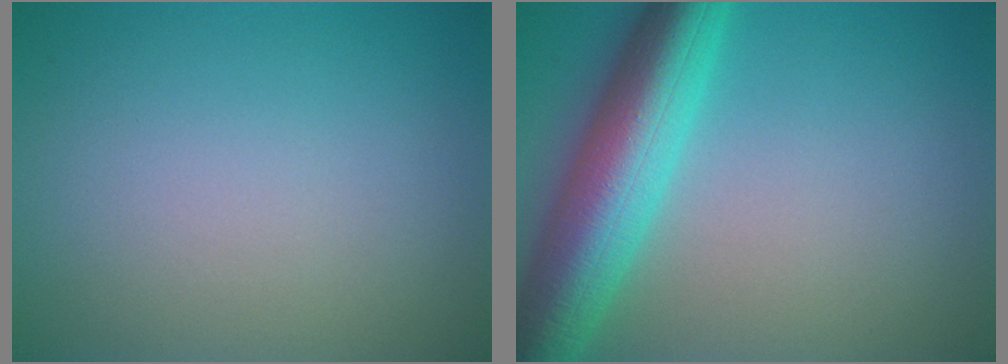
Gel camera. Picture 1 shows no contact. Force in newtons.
{"total": 9.4, "press": 9.4, "slide": 0.3}